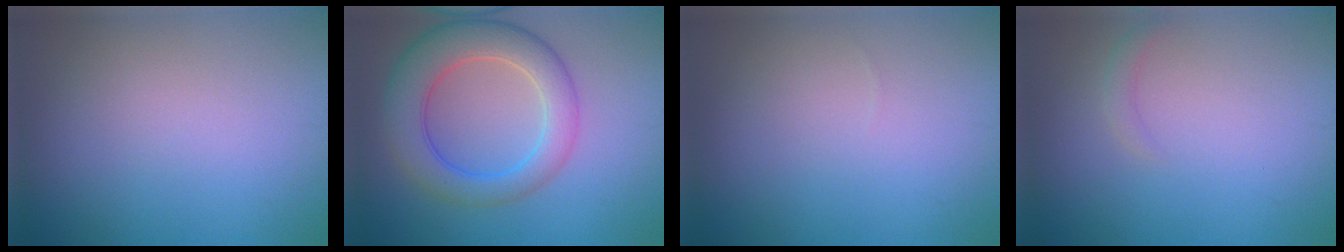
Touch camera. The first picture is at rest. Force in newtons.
{"total": 6.8, "press": 6.8, "slide": 0.5}
{"total": 0.0}
{"total": 0.9, "press": 0.9, "slide": 0.2}